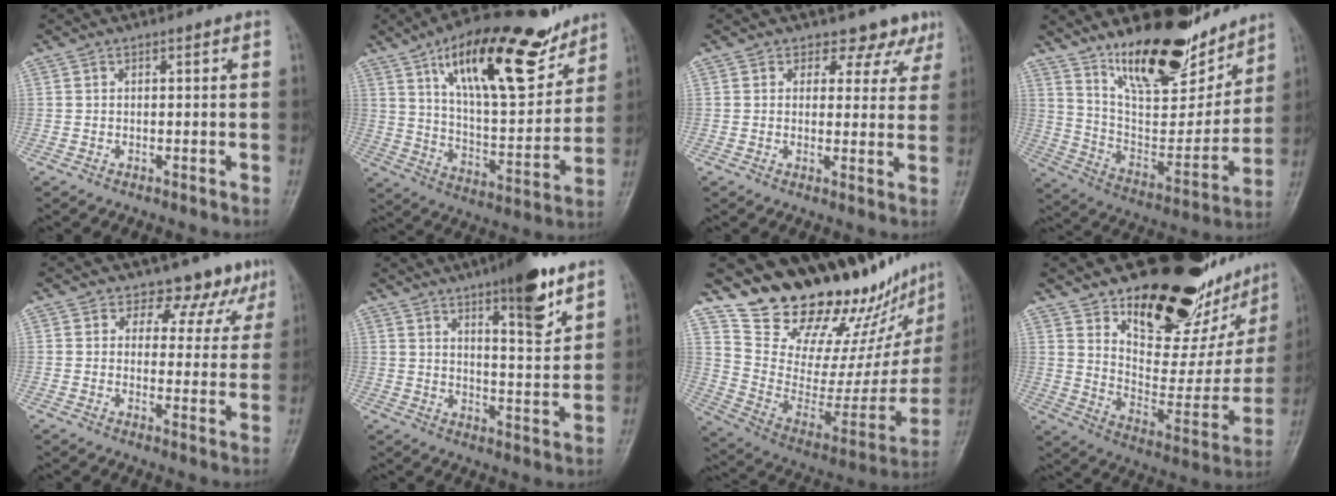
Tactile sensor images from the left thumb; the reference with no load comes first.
{"total": 23.0, "force": [13.6, 8.5, 16.4], "torque": [-0.223, -0.056, 0.229]}
{"total": 5.9, "force": [4.4, 3.8, 0.6], "torque": [0.032, -0.025, 0.037]}
{"total": 21.2, "force": [15.5, 7.9, 12.1], "torque": [-0.141, -0.099, 0.266]}
{"total": 8.4, "force": [6.5, 5.2, 1.4], "torque": [0.029, -0.032, 0.061]}
{"total": 12.3, "force": [7.6, 3.0, 9.1], "torque": [-0.112, -0.047, 0.111]}
{"total": 26.9, "force": [23.1, 8.1, 11.2], "torque": [-0.125, -0.164, 0.349]}
{"total": 28.7, "force": [19.3, 12.1, 17.5], "torque": [-0.209, -0.107, 0.290]}